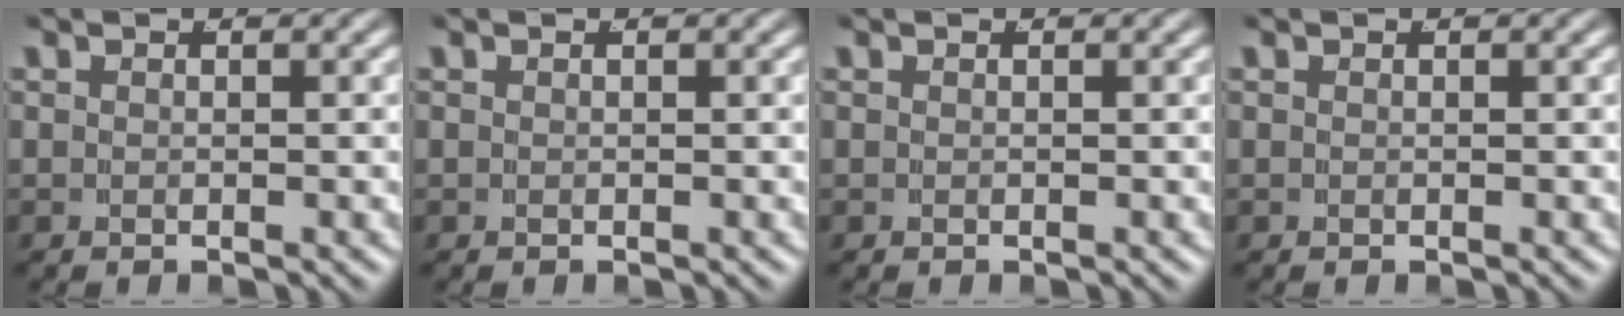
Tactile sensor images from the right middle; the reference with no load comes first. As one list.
[{"total": 0.0}, {"total": 0.0}, {"total": 0.0}]